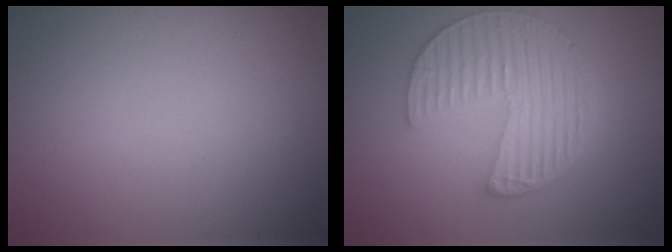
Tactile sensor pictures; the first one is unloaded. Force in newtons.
{"total": 6.7, "press": 4.8, "slide": 4.6}